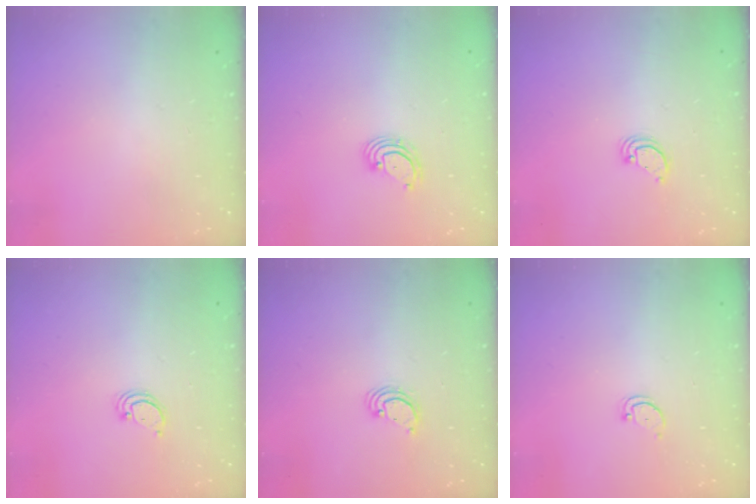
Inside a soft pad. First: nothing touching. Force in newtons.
{"total": 3.2, "press": 3.2, "slide": 0.1}
{"total": 3.5, "press": 3.5, "slide": 0.3}
{"total": 2.4, "press": 2.4, "slide": 0.2}
{"total": 2.8, "press": 2.8, "slide": 0.2}
{"total": 2.5, "press": 2.4, "slide": 0.4}